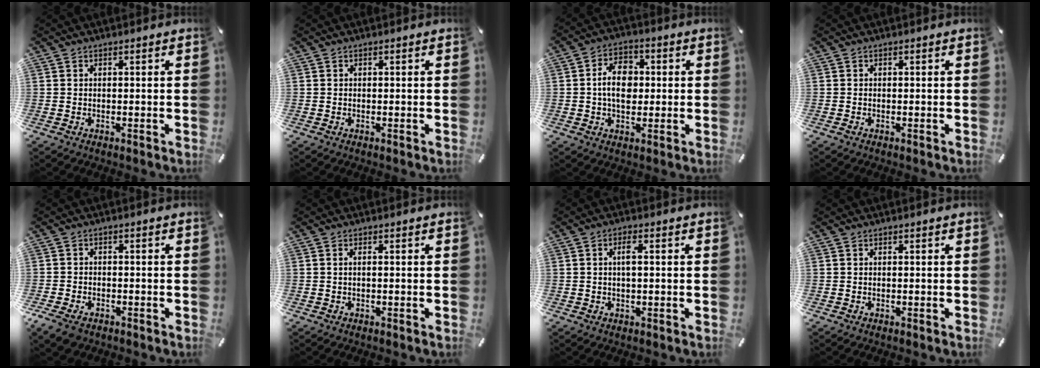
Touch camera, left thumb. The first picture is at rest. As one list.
[{"total": 0.0}, {"total": 8.7, "force": [0.2, 6.1, 6.2], "torque": [-0.109, 0.002, -0.002]}, {"total": 0.0}, {"total": 3.6, "force": [-2.3, 2.2, 1.6], "torque": [-0.047, 0.006, -0.048]}, {"total": 0.8, "force": [-0.1, 0.1, 0.8], "torque": [-0.018, -0.003, 0.000]}, {"total": 2.8, "force": [0.5, 0.9, 2.6], "torque": [-0.054, 0.005, 0.006]}, {"total": 0.0}]